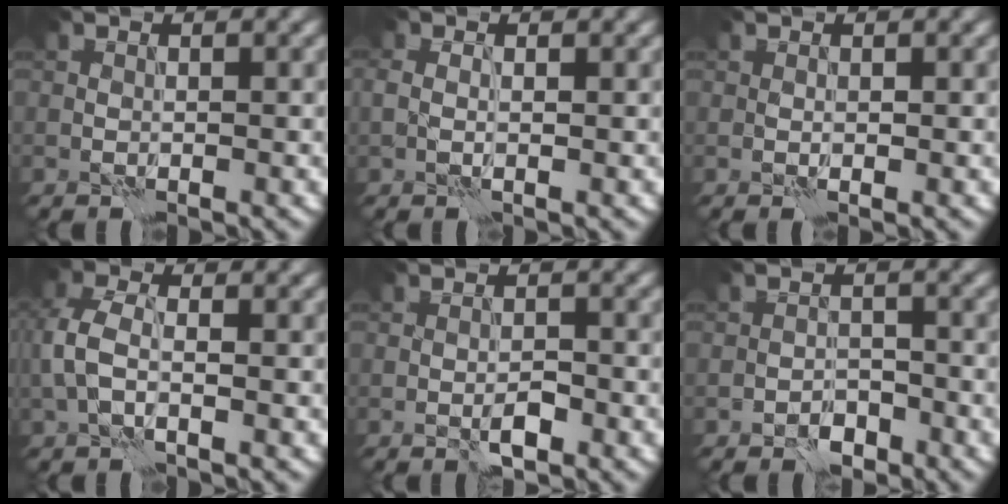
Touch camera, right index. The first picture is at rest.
{"total": 1.8, "force": [0.2, 1.2, 1.3], "torque": [-0.029, 0.004, -0.001]}
{"total": 0.7, "force": [0.1, 0.3, 0.6], "torque": [-0.013, 0.000, 0.001]}
{"total": 3.6, "force": [-0.4, 2.0, 3.0], "torque": [-0.078, 0.007, -0.016]}
{"total": 1.8, "force": [-0.9, 0.6, 1.4], "torque": [-0.023, 0.002, -0.017]}
{"total": 2.2, "force": [-1.6, 1.2, 0.9], "torque": [-0.008, 0.005, -0.028]}